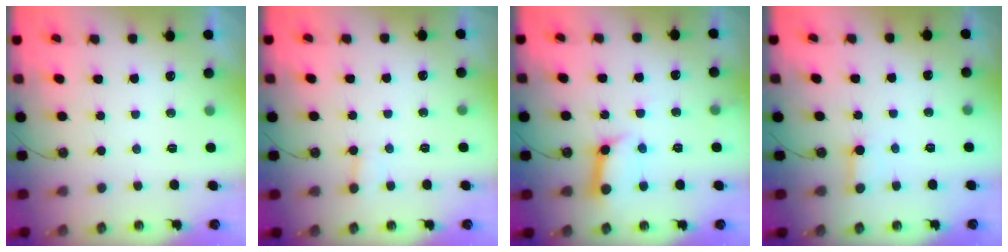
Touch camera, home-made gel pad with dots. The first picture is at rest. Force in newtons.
{"total": 3.9, "press": 3.9, "slide": 0.4}
{"total": 11.1, "press": 11.0, "slide": 1.2}
{"total": 2.6, "press": 2.6, "slide": 0.1}